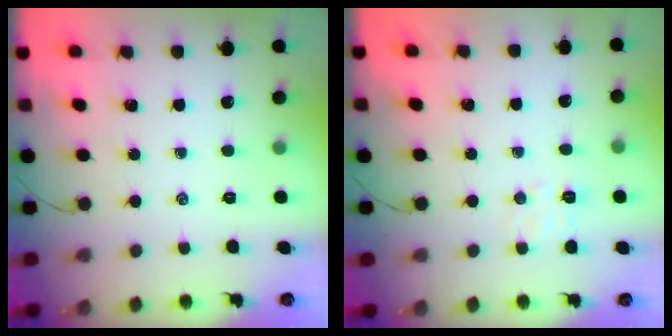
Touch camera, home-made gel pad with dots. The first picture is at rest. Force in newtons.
{"total": 5.5, "press": 5.3, "slide": 1.4}